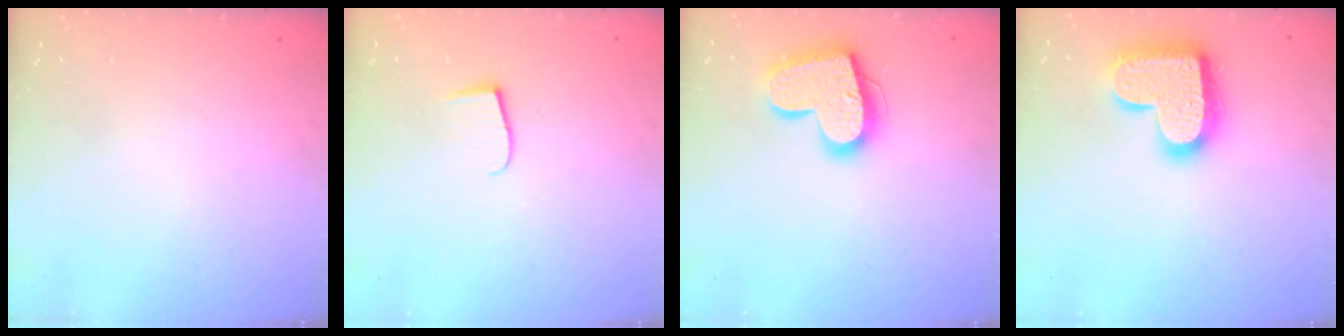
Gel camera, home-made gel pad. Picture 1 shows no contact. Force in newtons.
{"total": 5.9, "press": 5.9, "slide": 0.4}
{"total": 17.9, "press": 17.9, "slide": 1.3}
{"total": 18.1, "press": 18.1, "slide": 1.1}